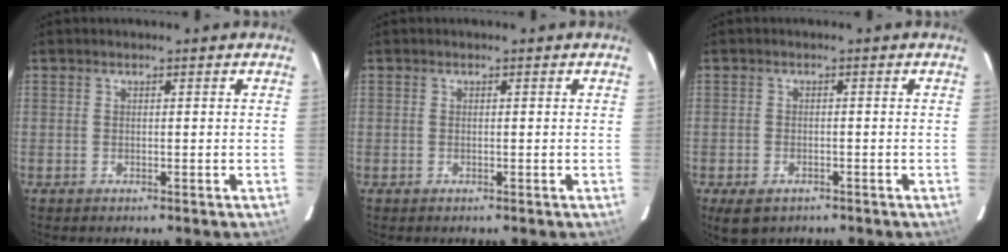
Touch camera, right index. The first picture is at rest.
{"total": 0.0}
{"total": 4.6, "force": [-2.8, 2.8, 2.3], "torque": [-0.055, -0.013, -0.045]}